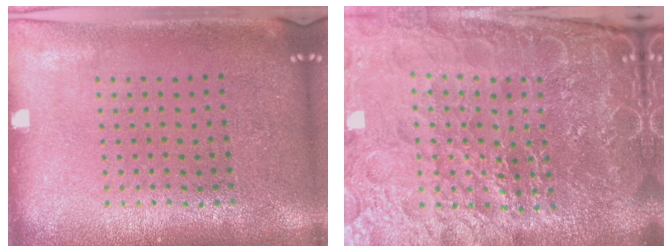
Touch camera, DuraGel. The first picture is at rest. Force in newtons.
{"total": 6.9, "press": 6.0, "slide": 3.3}